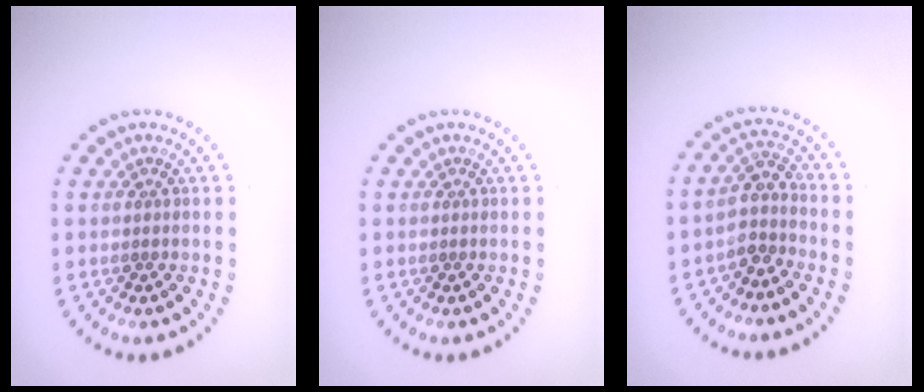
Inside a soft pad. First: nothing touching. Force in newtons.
{"total": 0.0}
{"total": 2.5, "press": 1.9, "slide": 1.6}